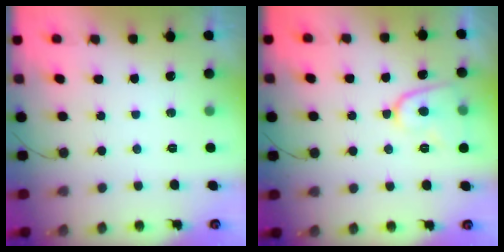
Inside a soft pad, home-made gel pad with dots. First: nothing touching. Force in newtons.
{"total": 9.8, "press": 9.7, "slide": 1.1}